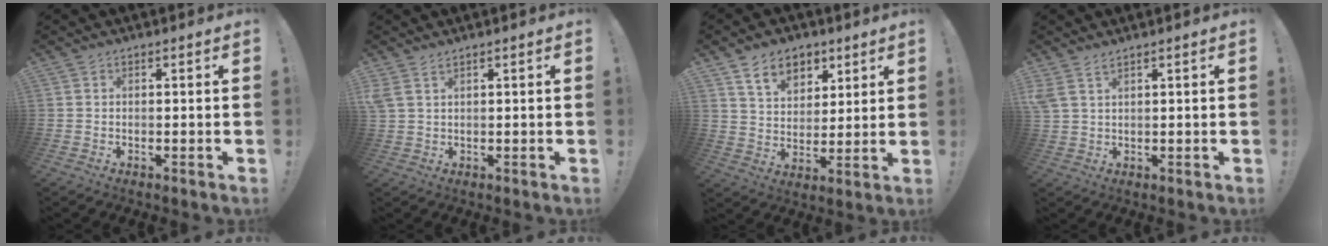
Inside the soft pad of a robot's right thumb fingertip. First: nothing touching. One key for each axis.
{"total": 2.4, "fx": 1.5, "fy": 0.6, "fz": 1.9, "tx": -0.044, "ty": 0.000, "tz": 0.030}
{"total": 11.1, "fx": 6.6, "fy": 7.6, "fz": 4.7, "tx": -0.073, "ty": -0.033, "tz": 0.128}
{"total": 3.2, "fx": 2.2, "fy": 0.7, "fz": 2.3, "tx": -0.053, "ty": -0.004, "tz": 0.044}